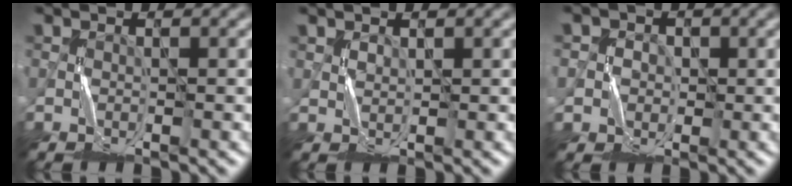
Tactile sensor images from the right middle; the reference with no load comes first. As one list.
[{"total": 0.9, "force": [0.8, 0.4, 0.1], "torque": [-0.006, 0.002, 0.019]}, {"total": 3.0, "force": [0.6, 2.9, 0.2], "torque": [-0.006, 0.002, 0.008]}]